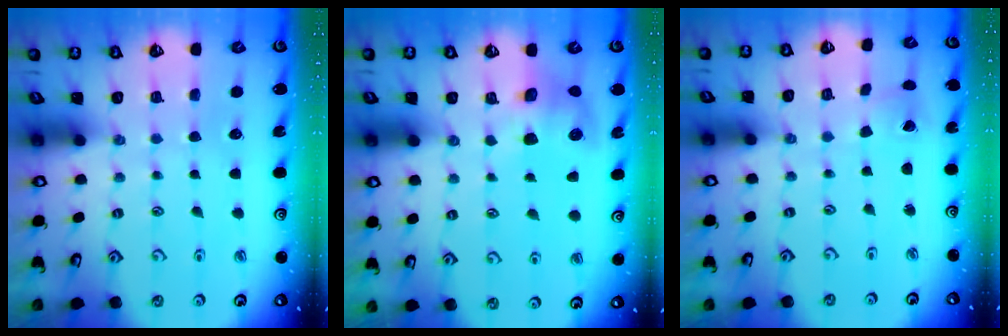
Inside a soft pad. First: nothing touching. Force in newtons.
{"total": 7.6, "press": 7.5, "slide": 1.1}
{"total": 1.8, "press": 1.8, "slide": 0.1}